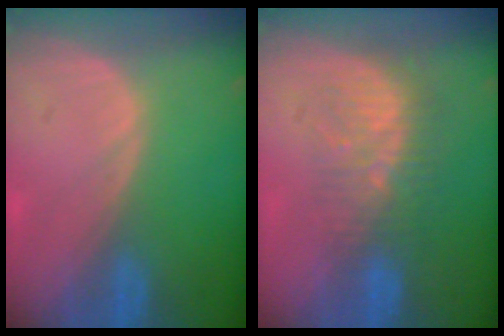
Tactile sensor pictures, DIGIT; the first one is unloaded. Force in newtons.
{"total": 7.5, "press": 6.9, "slide": 3.0}